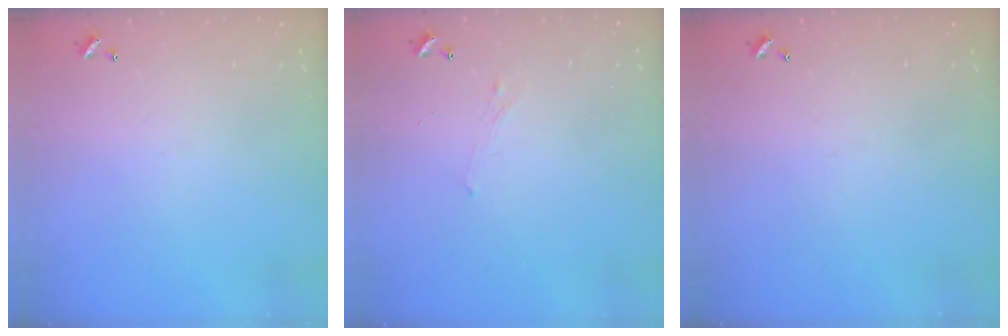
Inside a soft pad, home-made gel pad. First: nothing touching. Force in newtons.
{"total": 0.9, "press": 0.7, "slide": 0.6}
{"total": 0.0}